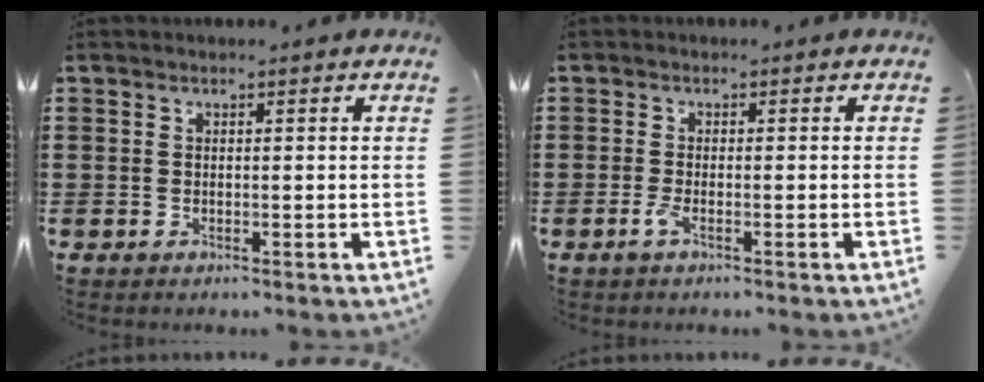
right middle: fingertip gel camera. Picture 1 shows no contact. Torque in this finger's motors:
{"motor_torque": [0.43, -0.28, 0.03, 0.05]}